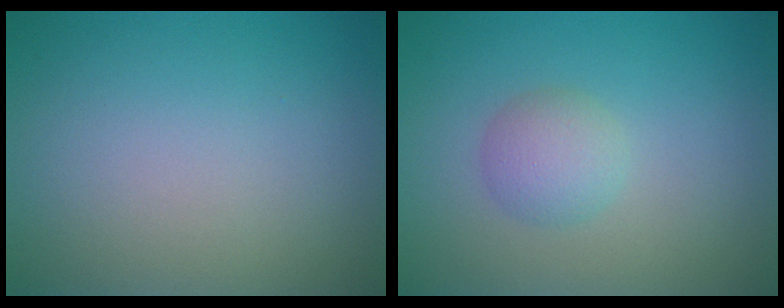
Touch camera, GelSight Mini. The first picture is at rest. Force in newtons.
{"total": 2.2, "press": 2.2, "slide": 0.1}